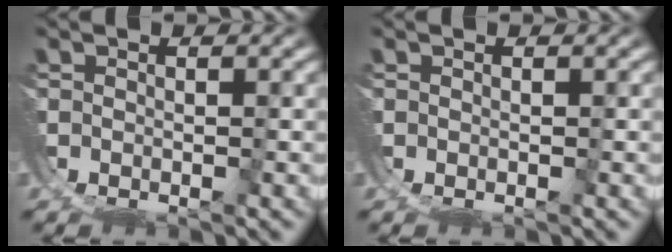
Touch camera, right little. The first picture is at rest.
{"total": 0.0}